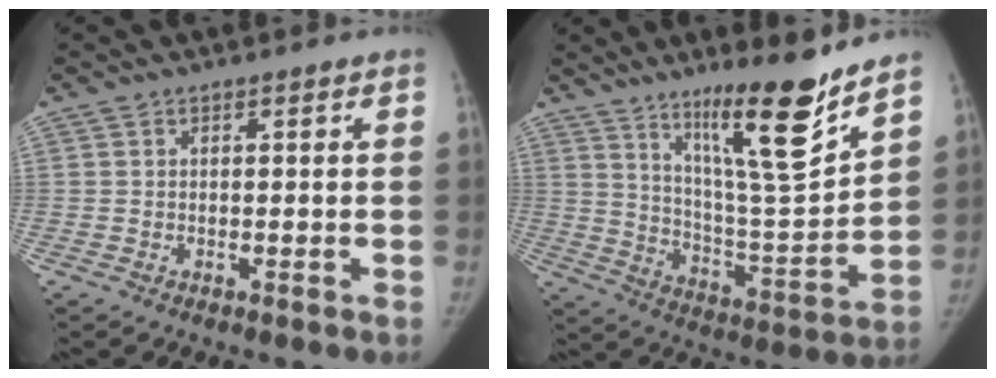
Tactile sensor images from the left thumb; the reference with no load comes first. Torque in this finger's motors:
{"motor_torque": [1.20, -0.40, 1.56, -1.21, 0.46]}